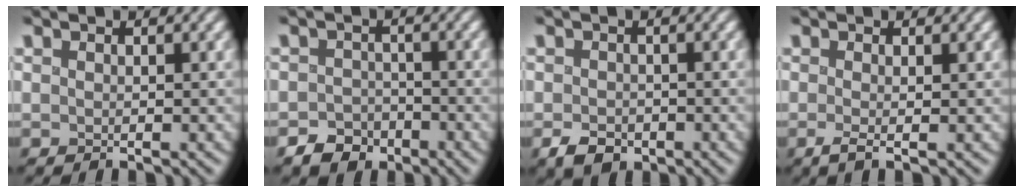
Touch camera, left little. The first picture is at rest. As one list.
[{"total": 2.8, "force": [-2.1, 1.8, 0.3], "torque": [0.009, -0.001, -0.043]}, {"total": 2.3, "force": [-1.2, 1.7, 1.0], "torque": [-0.013, -0.004, -0.026]}, {"total": 1.1, "force": [-0.2, 0.2, 1.1], "torque": [-0.013, -0.003, -0.008]}]